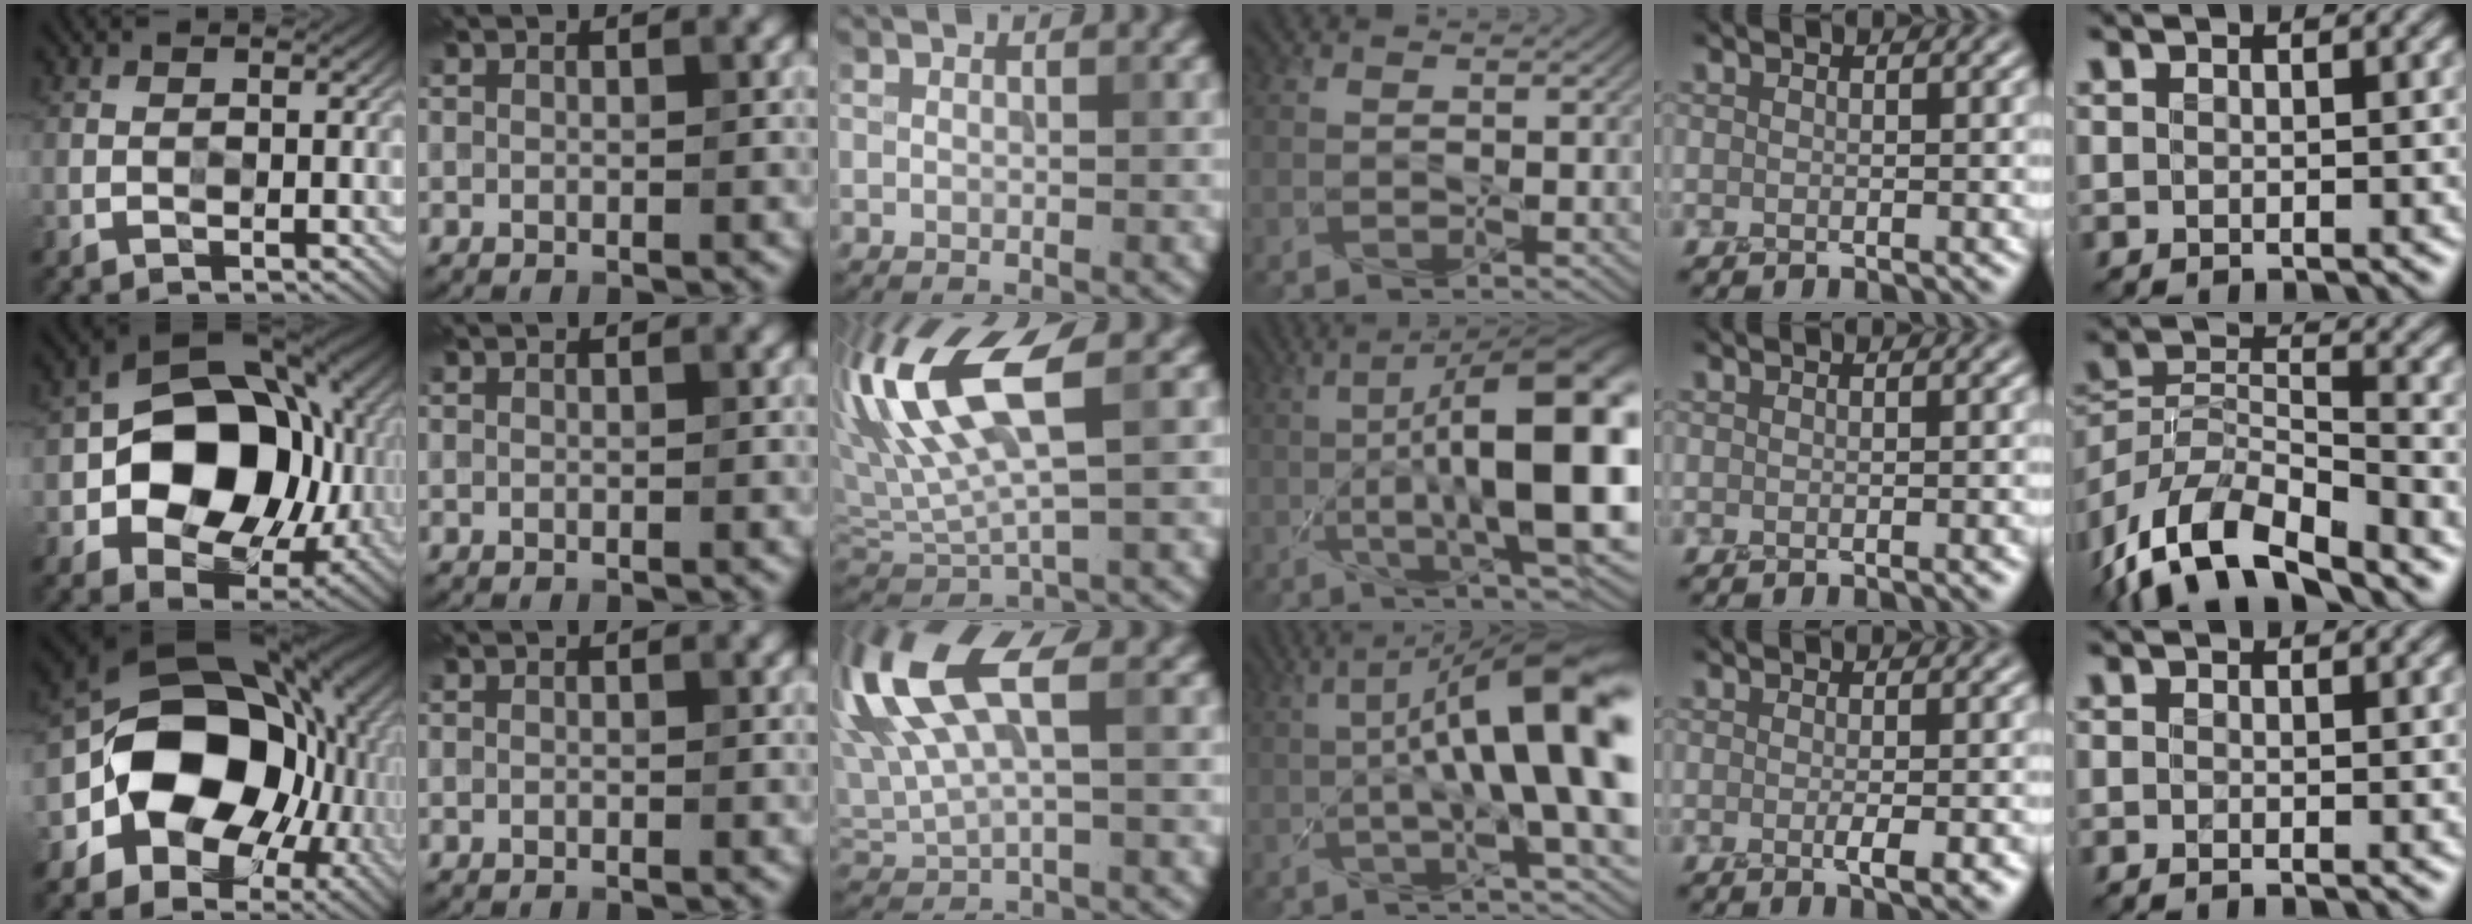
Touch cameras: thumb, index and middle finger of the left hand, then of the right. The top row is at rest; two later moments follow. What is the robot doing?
{"motion": "screw", "object": "medicine bottle"}